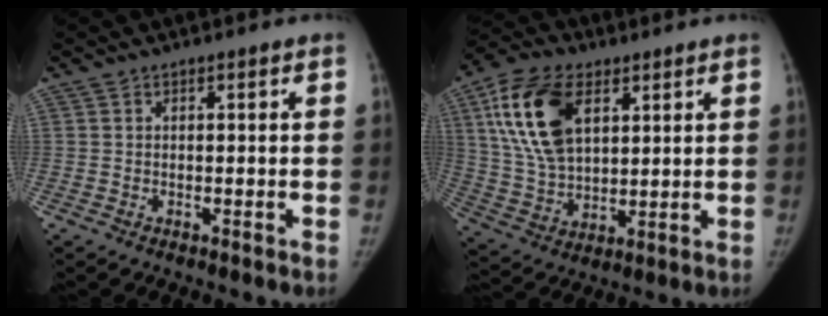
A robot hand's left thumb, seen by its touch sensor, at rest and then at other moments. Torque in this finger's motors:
{"motor_torque": [1.72, 1.76, 0.82, -0.30, 0.11]}